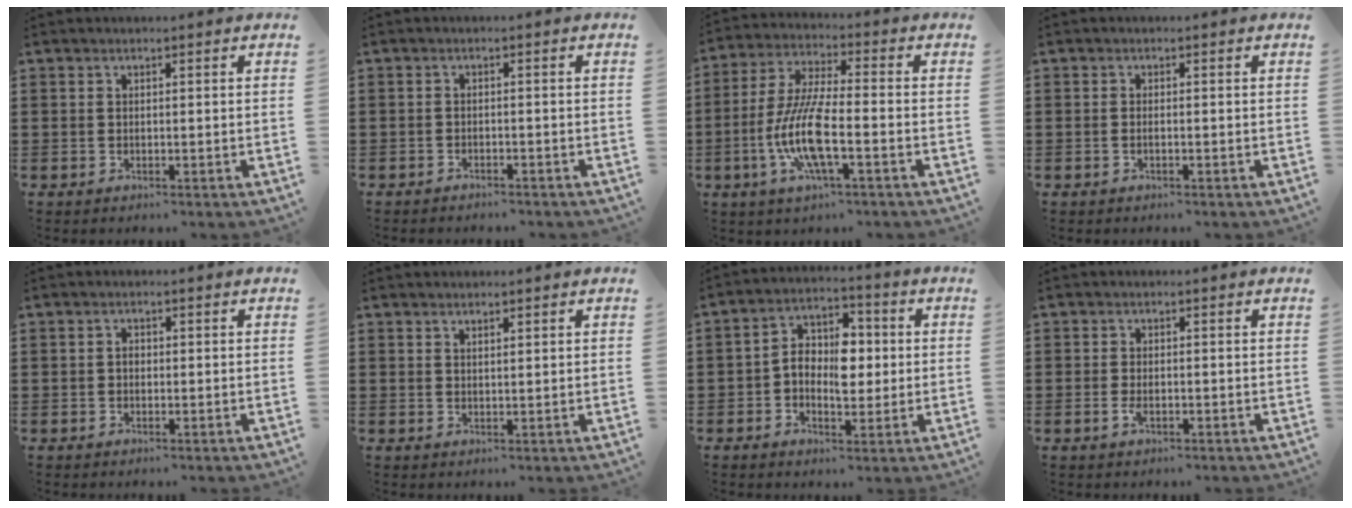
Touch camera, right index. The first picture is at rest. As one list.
[{"total": 1.2, "force": [-1.2, 0.2, 0.0], "torque": [-0.004, 0.003, -0.025]}, {"total": 10.1, "force": [-2.9, 2.1, 9.5], "torque": [-0.209, -0.017, -0.060]}, {"total": 0.6, "force": [0.0, 0.0, 0.6], "torque": [-0.012, -0.007, 0.002]}, {"total": 1.1, "force": [-0.1, 0.7, 0.8], "torque": [-0.016, 0.002, -0.002]}, {"total": 1.0, "force": [1.0, 0.2, 0.3], "torque": [-0.007, 0.001, 0.018]}, {"total": 6.9, "force": [-0.2, 4.2, 5.4], "torque": [-0.106, 0.006, -0.007]}, {"total": 1.7, "force": [-0.3, 0.7, 1.6], "torque": [-0.038, -0.007, -0.006]}]